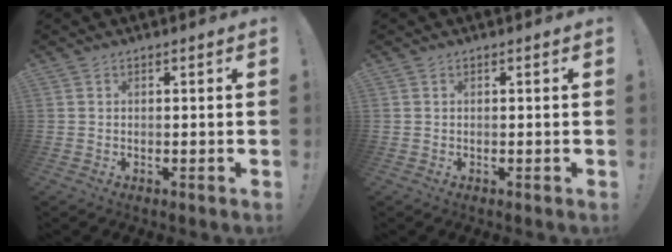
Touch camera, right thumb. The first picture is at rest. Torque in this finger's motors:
{"motor_torque": [-0.23, 0.32, 0.14, -0.05, 0.00]}